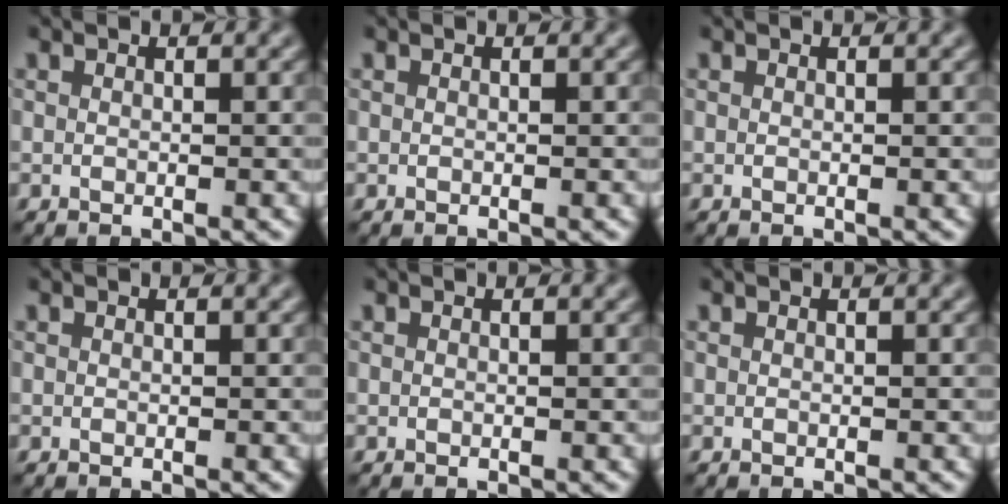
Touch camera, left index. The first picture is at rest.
{"total": 0.0}
{"total": 0.0}
{"total": 0.0}
{"total": 0.0}
{"total": 0.0}